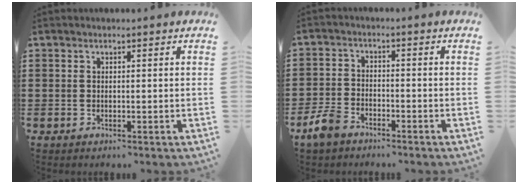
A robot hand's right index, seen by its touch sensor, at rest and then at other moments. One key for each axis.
{"total": 3.8, "fx": -2.9, "fy": 1.8, "fz": 1.6, "tx": -0.056, "ty": -0.002, "tz": -0.063}